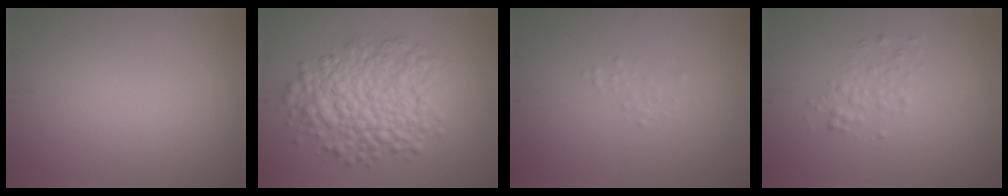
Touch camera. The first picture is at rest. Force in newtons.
{"total": 7.0, "press": 7.0, "slide": 0.2}
{"total": 0.8, "press": 0.8, "slide": 0.0}
{"total": 1.5, "press": 1.5, "slide": 0.0}